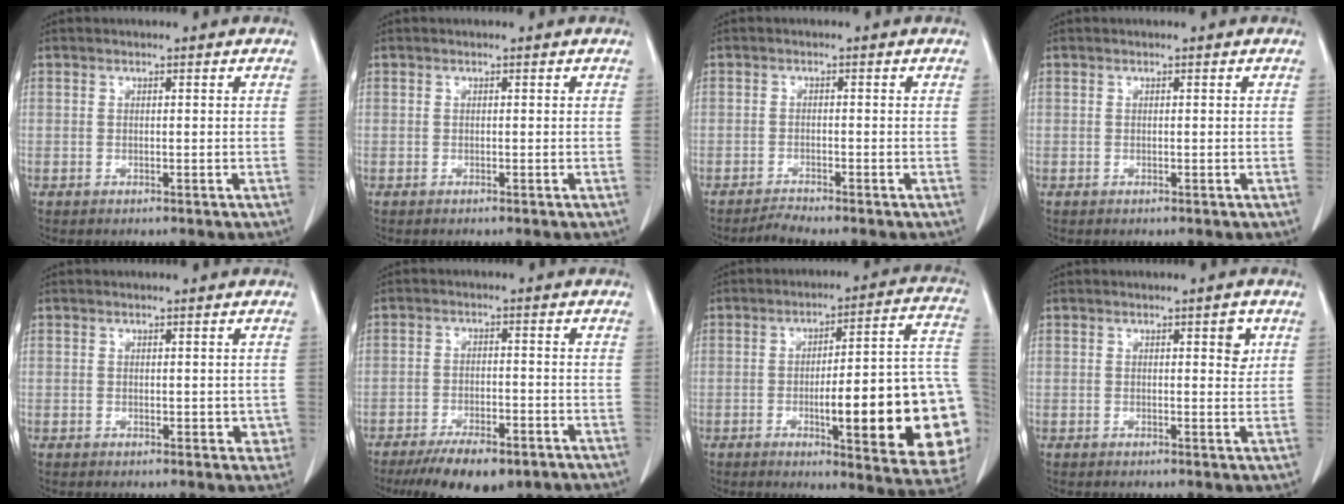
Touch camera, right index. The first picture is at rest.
{"total": 0.0}
{"total": 1.9, "force": [-1.7, -0.7, 0.1], "torque": [-0.005, -0.010, -0.033]}
{"total": 0.0}
{"total": 2.3, "force": [-0.1, 1.6, 1.6], "torque": [-0.007, 0.002, 0.002]}
{"total": 10.4, "force": [-7.6, 3.3, 6.4], "torque": [-0.095, -0.011, -0.113]}
{"total": 23.7, "force": [-4.9, 3.4, 22.9], "torque": [-0.204, 0.016, -0.057]}
{"total": 2.5, "force": [1.1, 0.7, 2.2], "torque": [-0.029, -0.004, 0.014]}